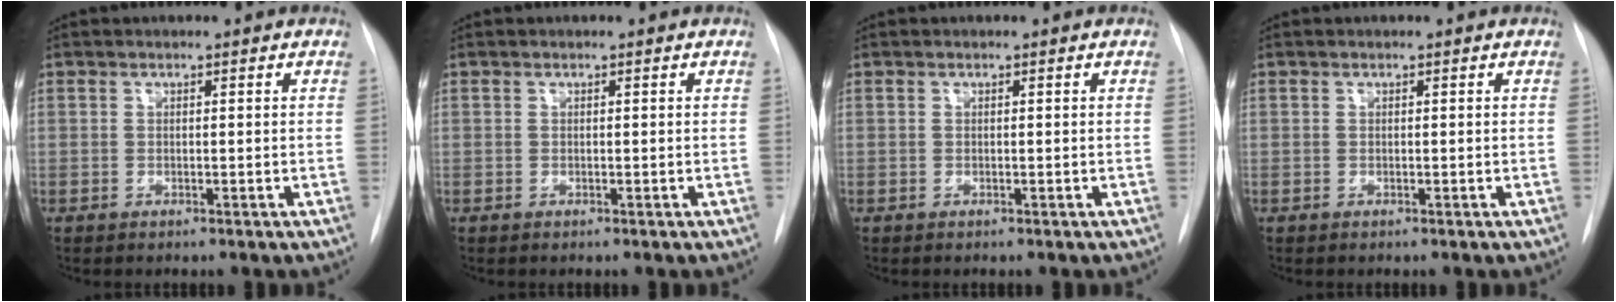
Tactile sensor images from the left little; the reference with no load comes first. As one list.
[{"total": 0.0}, {"total": 0.0}, {"total": 0.0}]